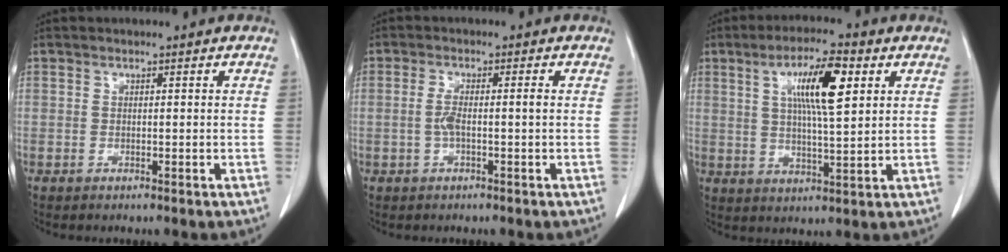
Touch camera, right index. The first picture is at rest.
{"total": 2.9, "force": [-0.5, 0.3, 2.9], "torque": [-0.062, 0.003, -0.009]}
{"total": 10.1, "force": [3.6, 1.5, 9.4], "torque": [-0.162, 0.008, 0.061]}